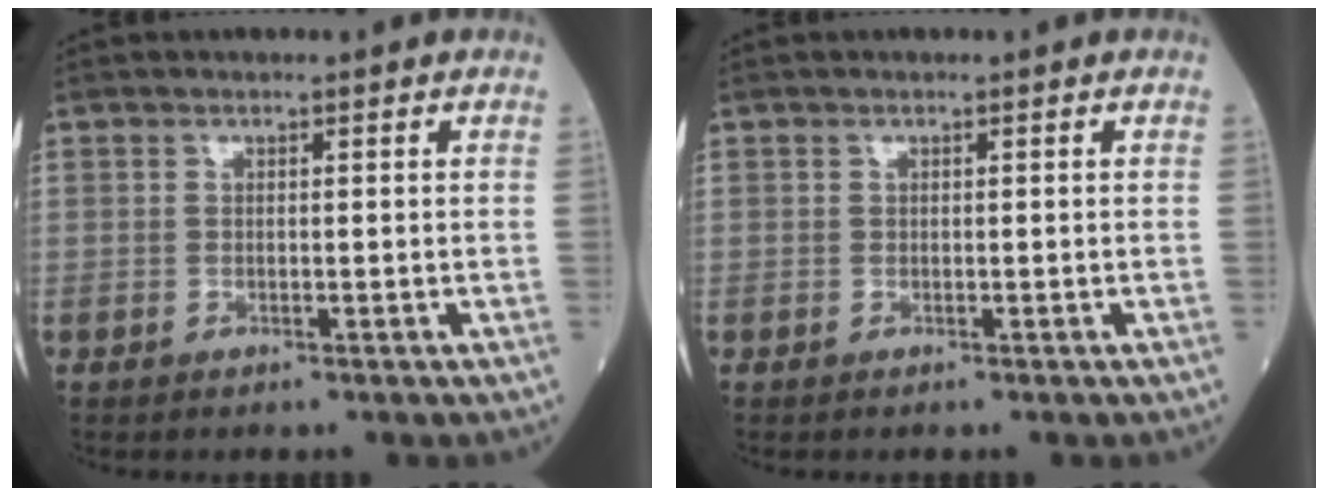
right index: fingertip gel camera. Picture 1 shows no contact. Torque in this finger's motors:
{"motor_torque": [-0.04, -0.09, -0.03, -0.01]}